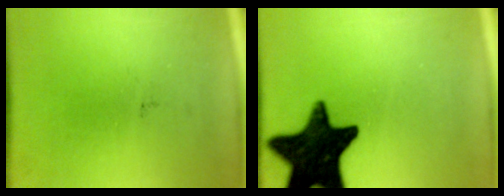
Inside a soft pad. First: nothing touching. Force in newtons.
{"total": 18.1}